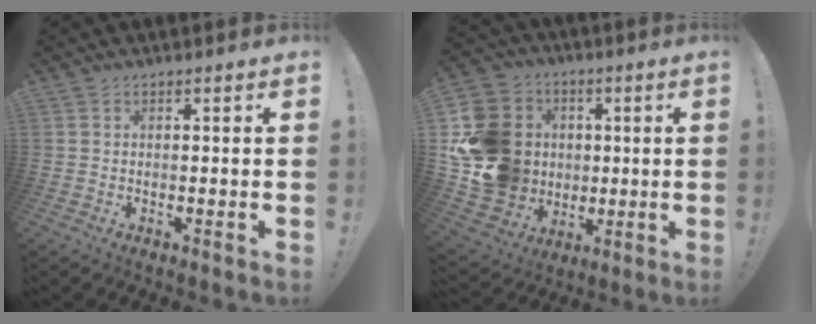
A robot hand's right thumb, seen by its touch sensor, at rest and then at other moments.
{"total": 21.1, "force": [1.5, 18.7, 9.7], "torque": [-0.183, 0.009, 0.072]}